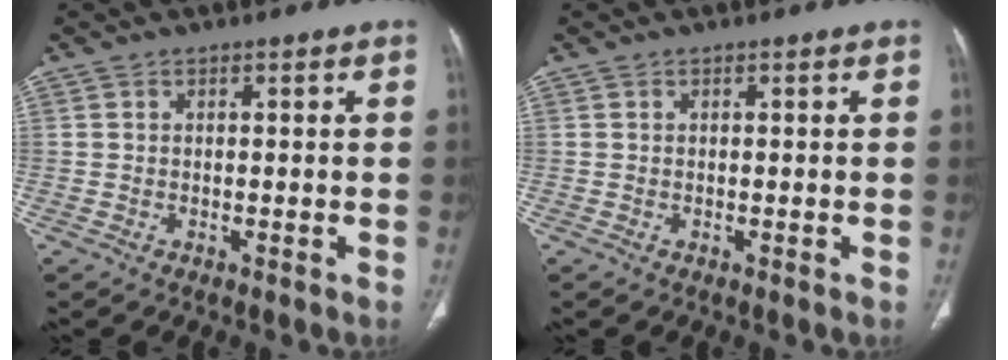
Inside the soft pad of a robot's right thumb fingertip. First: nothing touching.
{"total": 0.0}